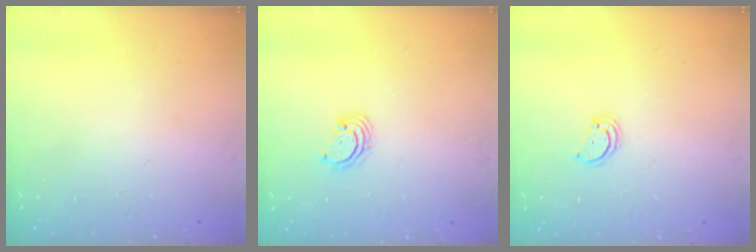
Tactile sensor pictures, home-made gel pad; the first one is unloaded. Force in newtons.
{"total": 2.8, "press": 2.8, "slide": 0.3}
{"total": 2.2, "press": 2.2, "slide": 0.2}